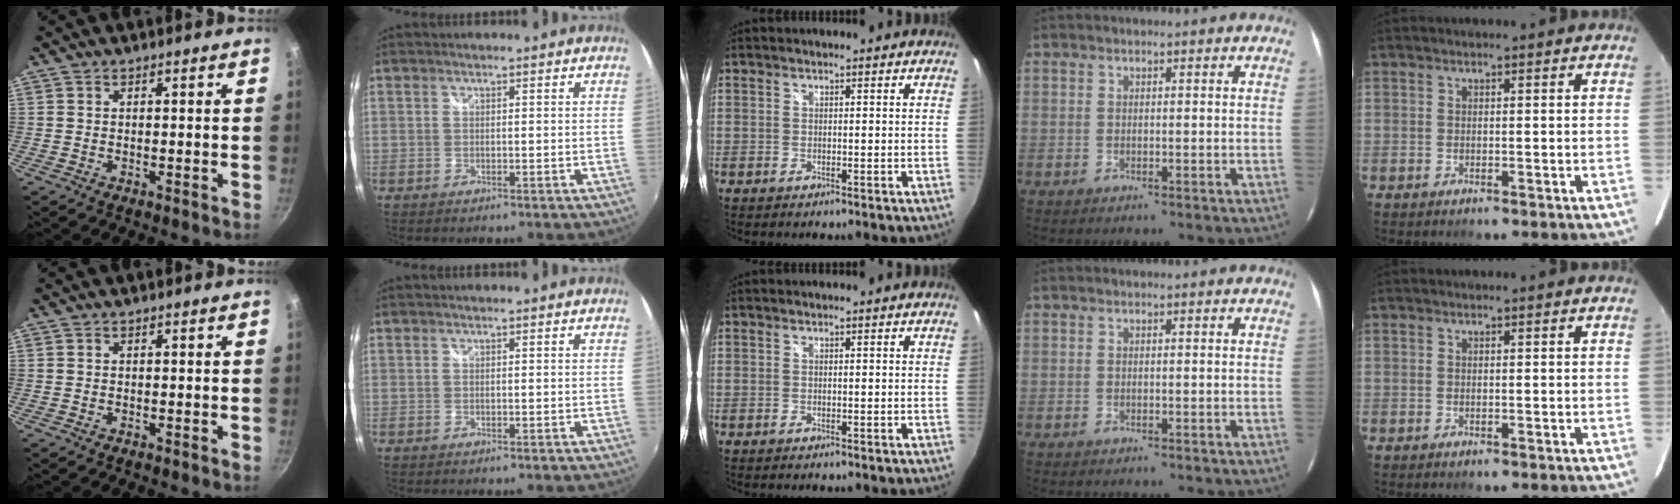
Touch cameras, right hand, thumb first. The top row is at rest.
{}